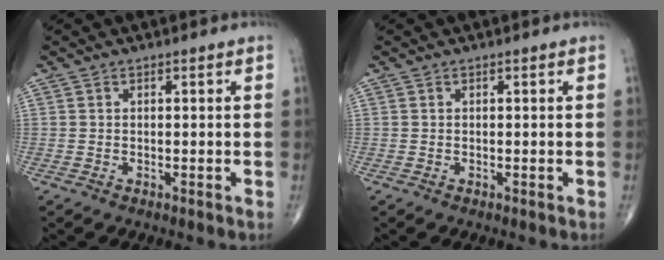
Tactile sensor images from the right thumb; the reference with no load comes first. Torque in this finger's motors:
{"motor_torque": [0.03, 0.03, -0.01, 0.01, 0.00]}